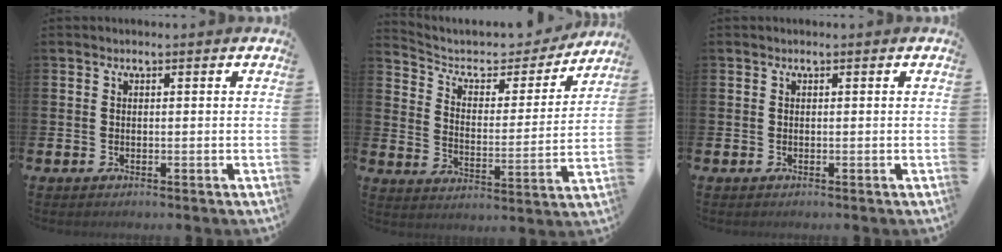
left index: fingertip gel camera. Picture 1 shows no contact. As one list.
[{"total": 6.6, "force": [5.8, 2.7, 1.7], "torque": [-0.064, -0.043, 0.095]}, {"total": 0.0}]